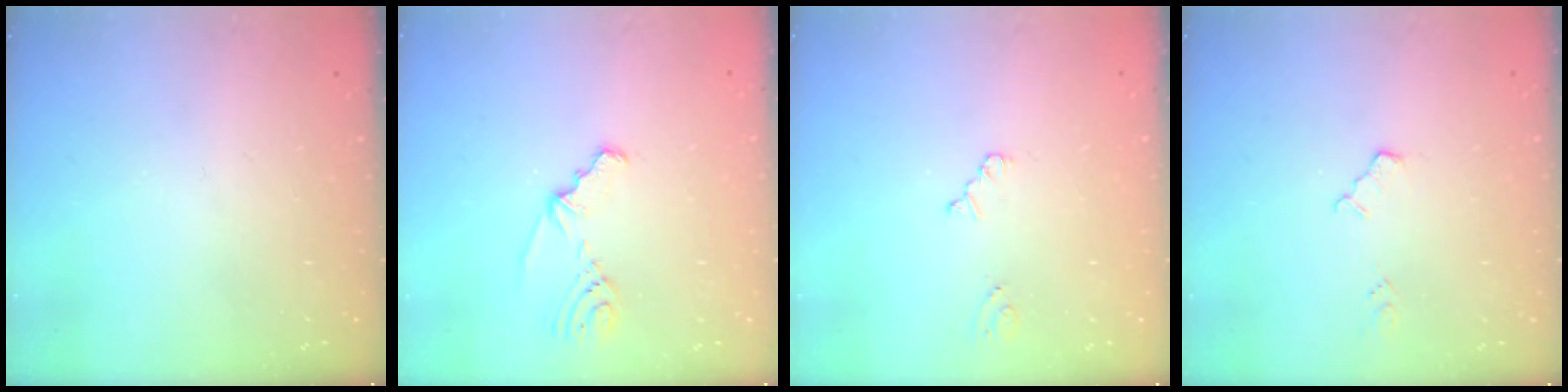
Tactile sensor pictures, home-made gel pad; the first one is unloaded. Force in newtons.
{"total": 4.6, "press": 2.9, "slide": 3.6}
{"total": 2.3, "press": 2.3, "slide": 0.4}
{"total": 4.0, "press": 4.0, "slide": 0.6}